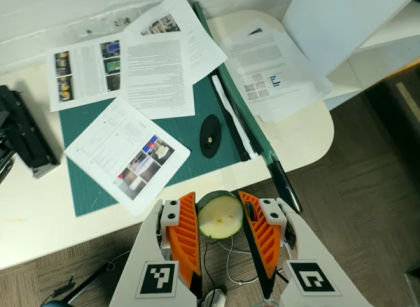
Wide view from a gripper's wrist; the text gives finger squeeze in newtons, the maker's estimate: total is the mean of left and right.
{"total": 11.2, "left": 11.4, "right": 11.0}